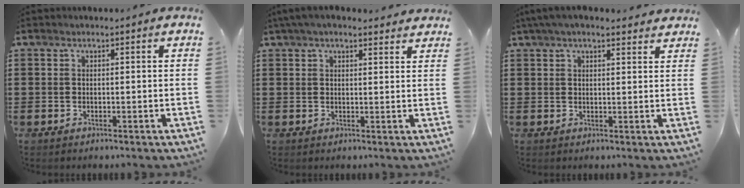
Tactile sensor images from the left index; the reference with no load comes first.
{"total": 3.5, "force": [2.9, 0.8, 1.8], "torque": [-0.042, 0.001, 0.053]}
{"total": 3.8, "force": [3.2, 0.7, 2.0], "torque": [-0.046, 0.002, 0.058]}